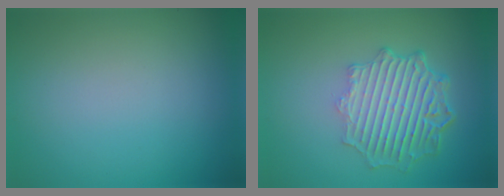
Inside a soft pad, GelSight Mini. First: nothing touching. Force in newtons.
{"total": 6.3, "press": 4.8, "slide": 4.1}